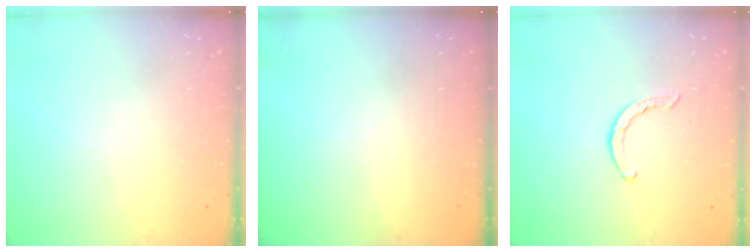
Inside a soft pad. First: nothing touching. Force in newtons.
{"total": 0.0}
{"total": 2.7, "press": 2.7, "slide": 0.4}